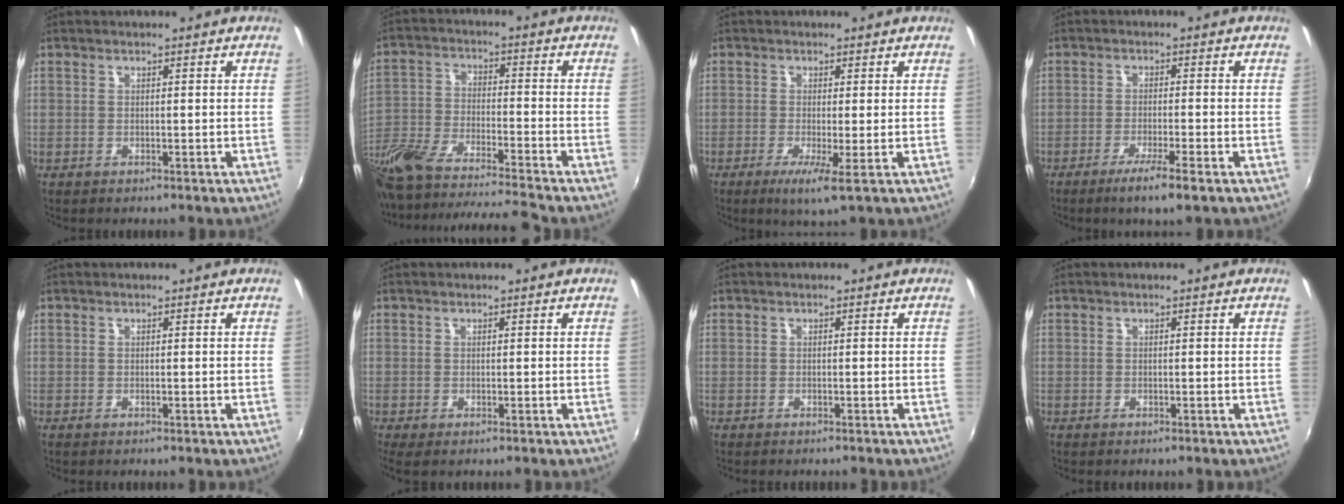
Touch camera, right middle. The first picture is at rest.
{"total": 19.3, "force": [-14.6, 2.8, 12.2], "torque": [-0.236, -0.060, -0.260]}
{"total": 3.9, "force": [-1.2, -0.4, 3.7], "torque": [-0.080, -0.013, -0.025]}
{"total": 5.4, "force": [-3.3, -0.1, 4.3], "torque": [-0.091, -0.010, -0.058]}
{"total": 0.0}
{"total": 1.3, "force": [-0.4, 0.0, 1.2], "torque": [-0.024, -0.004, -0.005]}
{"total": 0.7, "force": [-0.7, 0.1, 0.3], "torque": [-0.006, -0.002, -0.009]}
{"total": 0.0}